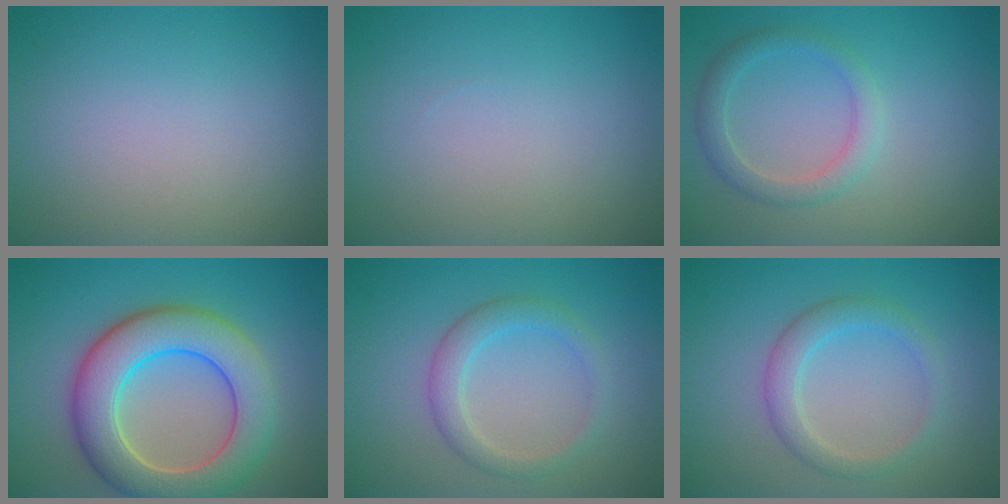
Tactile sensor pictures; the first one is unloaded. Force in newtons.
{"total": 0.0}
{"total": 2.5, "press": 2.5, "slide": 0.1}
{"total": 8.8, "press": 8.8, "slide": 0.8}
{"total": 2.8, "press": 2.8, "slide": 0.1}
{"total": 2.8, "press": 2.8, "slide": 0.1}